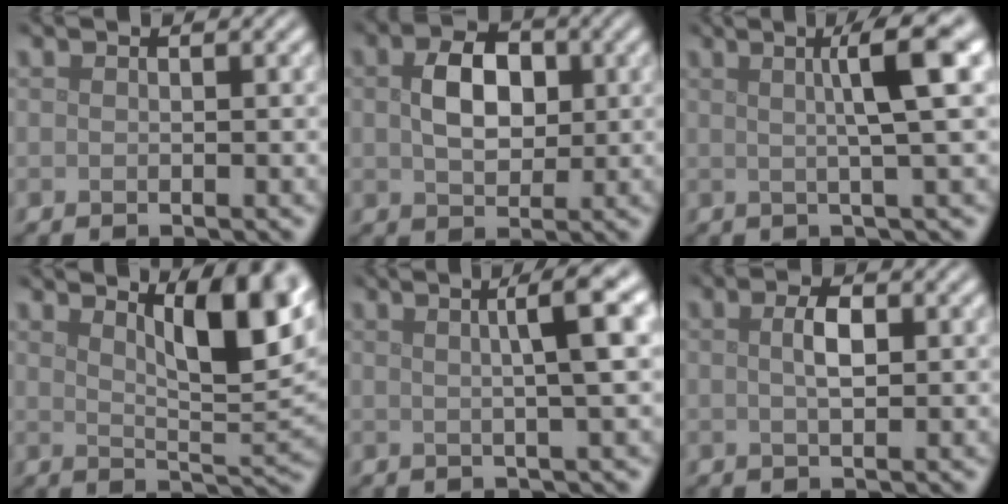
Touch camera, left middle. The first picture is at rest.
{"total": 4.4, "force": [0.7, 3.0, 3.2], "torque": [-0.064, 0.002, 0.009]}
{"total": 6.1, "force": [1.5, 0.8, 5.8], "torque": [-0.080, 0.021, 0.021]}
{"total": 8.1, "force": [4.1, 2.1, 6.6], "torque": [-0.084, 0.003, 0.069]}
{"total": 5.3, "force": [1.2, 0.9, 5.0], "torque": [-0.062, 0.020, 0.018]}
{"total": 2.1, "force": [0.4, 0.8, 1.9], "torque": [-0.039, 0.003, 0.006]}